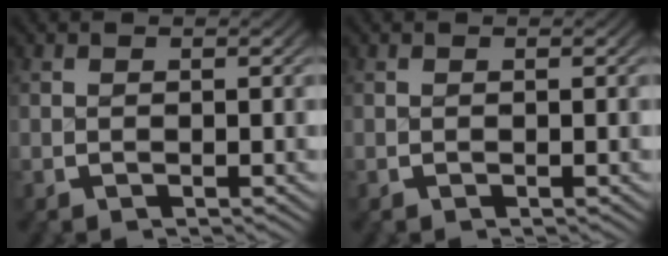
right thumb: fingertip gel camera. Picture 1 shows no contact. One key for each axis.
{"total": 0.0}